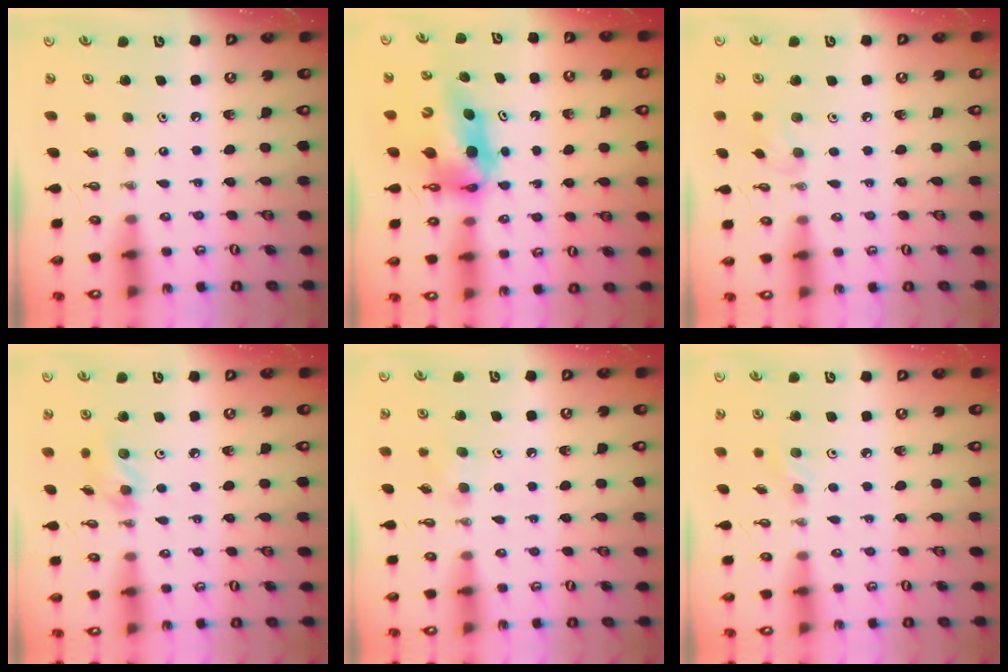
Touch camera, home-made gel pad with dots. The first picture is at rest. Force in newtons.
{"total": 8.2, "press": 8.1, "slide": 0.8}
{"total": 7.4, "press": 7.3, "slide": 1.5}
{"total": 7.5, "press": 7.4, "slide": 0.9}
{"total": 5.2, "press": 4.9, "slide": 1.7}
{"total": 2.6, "press": 2.5, "slide": 0.8}